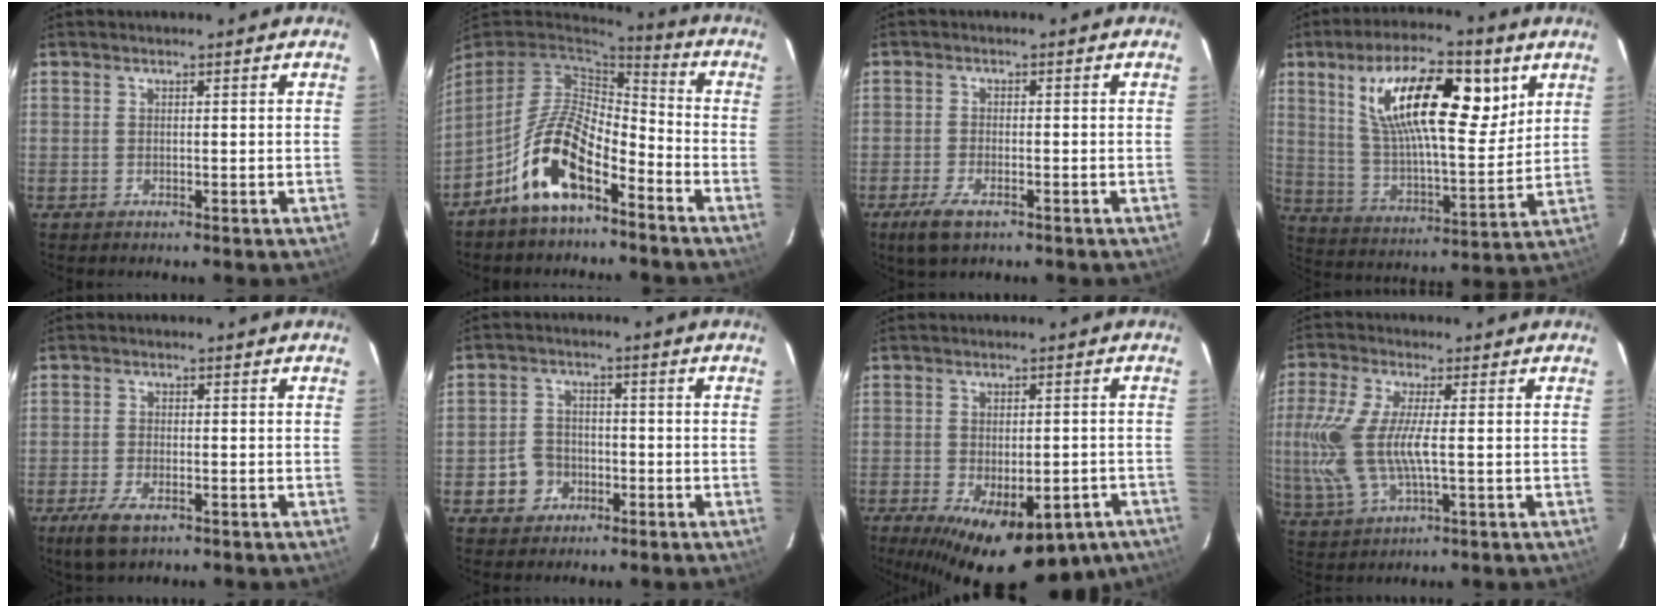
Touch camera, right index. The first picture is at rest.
{"total": 13.3, "force": [-7.7, 5.6, 9.3], "torque": [-0.189, 0.006, -0.143]}
{"total": 5.1, "force": [-3.2, 2.0, 3.4], "torque": [-0.088, -0.012, -0.059]}
{"total": 21.0, "force": [8.9, 7.9, 17.3], "torque": [-0.302, 0.016, 0.155]}
{"total": 5.8, "force": [-3.5, 2.3, 3.9], "torque": [-0.098, -0.015, -0.065]}
{"total": 5.6, "force": [-2.3, 5.0, 1.1], "torque": [-0.033, 0.020, -0.030]}
{"total": 19.7, "force": [-12.3, 9.3, 12.3], "torque": [-0.209, -0.026, -0.153]}
{"total": 13.9, "force": [-0.7, 4.9, 13.0], "torque": [-0.276, -0.008, -0.007]}